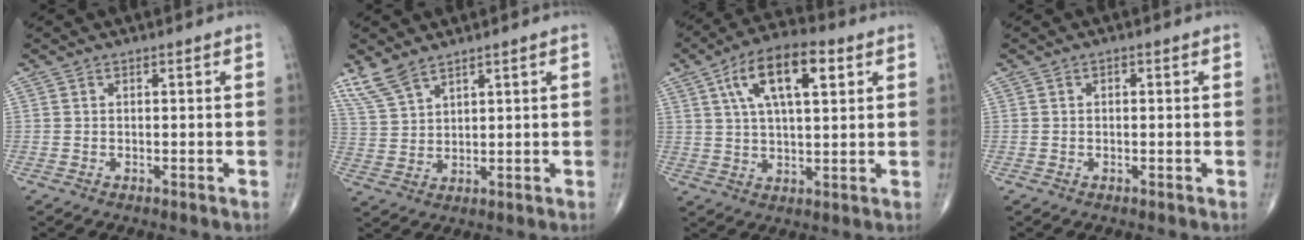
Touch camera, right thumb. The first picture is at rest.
{"total": 5.9, "force": [4.7, 2.0, 3.0], "torque": [-0.064, -0.012, 0.105]}
{"total": 14.0, "force": [5.3, 5.8, 11.6], "torque": [-0.189, 0.005, 0.086]}
{"total": 0.8, "force": [0.2, 0.4, 0.6], "torque": [-0.009, 0.002, 0.003]}